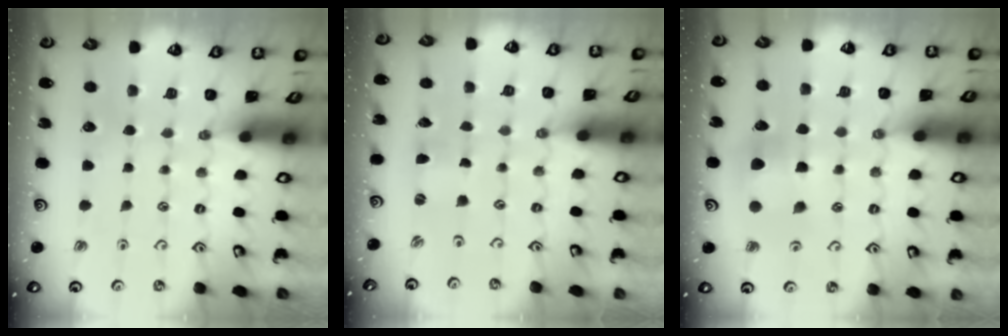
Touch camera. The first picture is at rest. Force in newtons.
{"total": 0.0}
{"total": 6.9, "press": 6.9, "slide": 0.3}